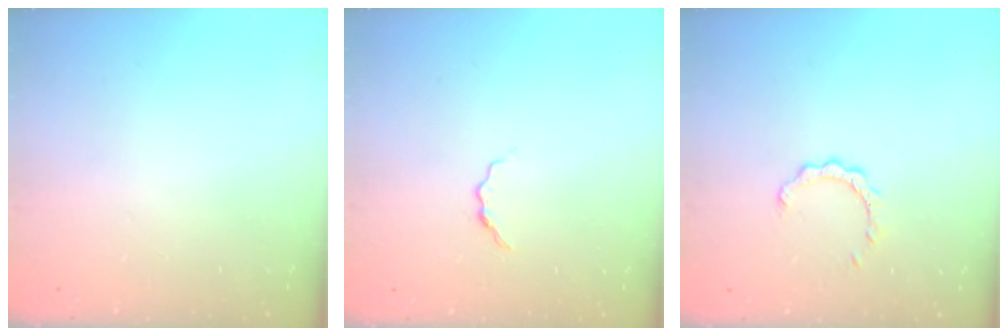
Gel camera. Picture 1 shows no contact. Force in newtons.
{"total": 4.7, "press": 4.6, "slide": 0.7}
{"total": 2.3, "press": 2.3, "slide": 0.2}